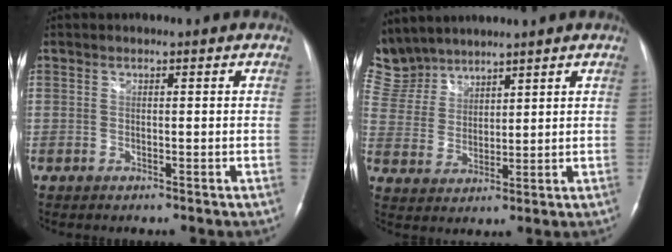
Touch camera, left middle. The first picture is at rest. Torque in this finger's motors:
{"motor_torque": [0.83, -1.31, 0.01, -0.12]}